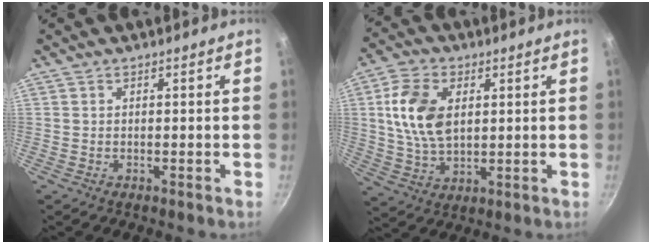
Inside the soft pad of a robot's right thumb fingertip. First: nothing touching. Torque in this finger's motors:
{"motor_torque": [-0.11, 0.80, 1.38, -0.27, 0.35]}